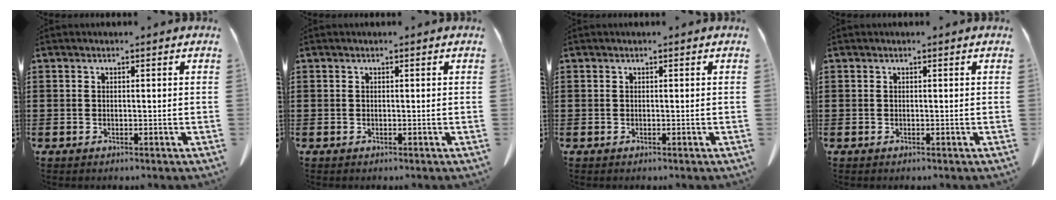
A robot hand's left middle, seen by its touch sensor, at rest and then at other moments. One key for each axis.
{"total": 0.0}
{"total": 0.0}
{"total": 0.0}